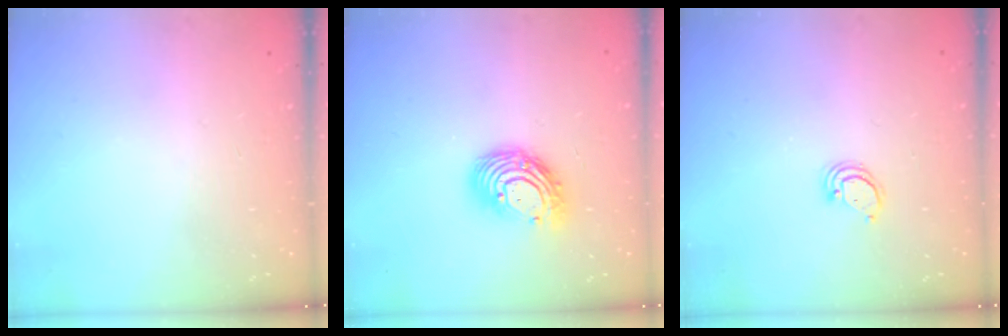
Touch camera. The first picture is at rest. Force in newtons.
{"total": 12.1, "press": 12.0, "slide": 1.1}
{"total": 2.8, "press": 2.8, "slide": 0.2}